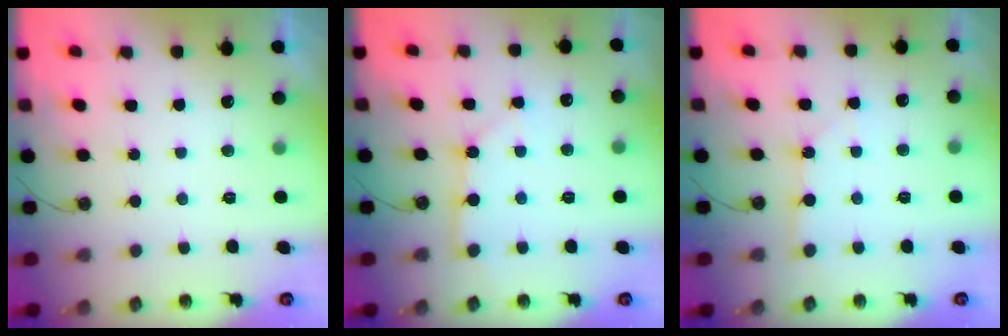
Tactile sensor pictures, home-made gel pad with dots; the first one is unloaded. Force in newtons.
{"total": 2.3, "press": 2.3, "slide": 0.2}
{"total": 2.3, "press": 2.3, "slide": 0.2}